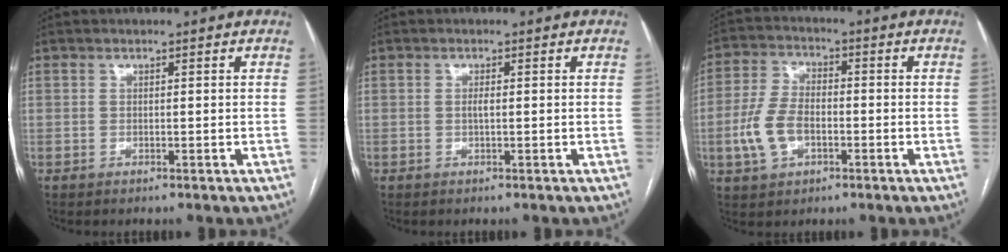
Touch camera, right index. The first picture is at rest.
{"total": 1.0, "force": [0.0, 0.1, 1.0], "torque": [-0.020, 0.000, 0.000]}
{"total": 8.3, "force": [-2.2, 4.8, 6.3], "torque": [-0.149, 0.012, -0.040]}